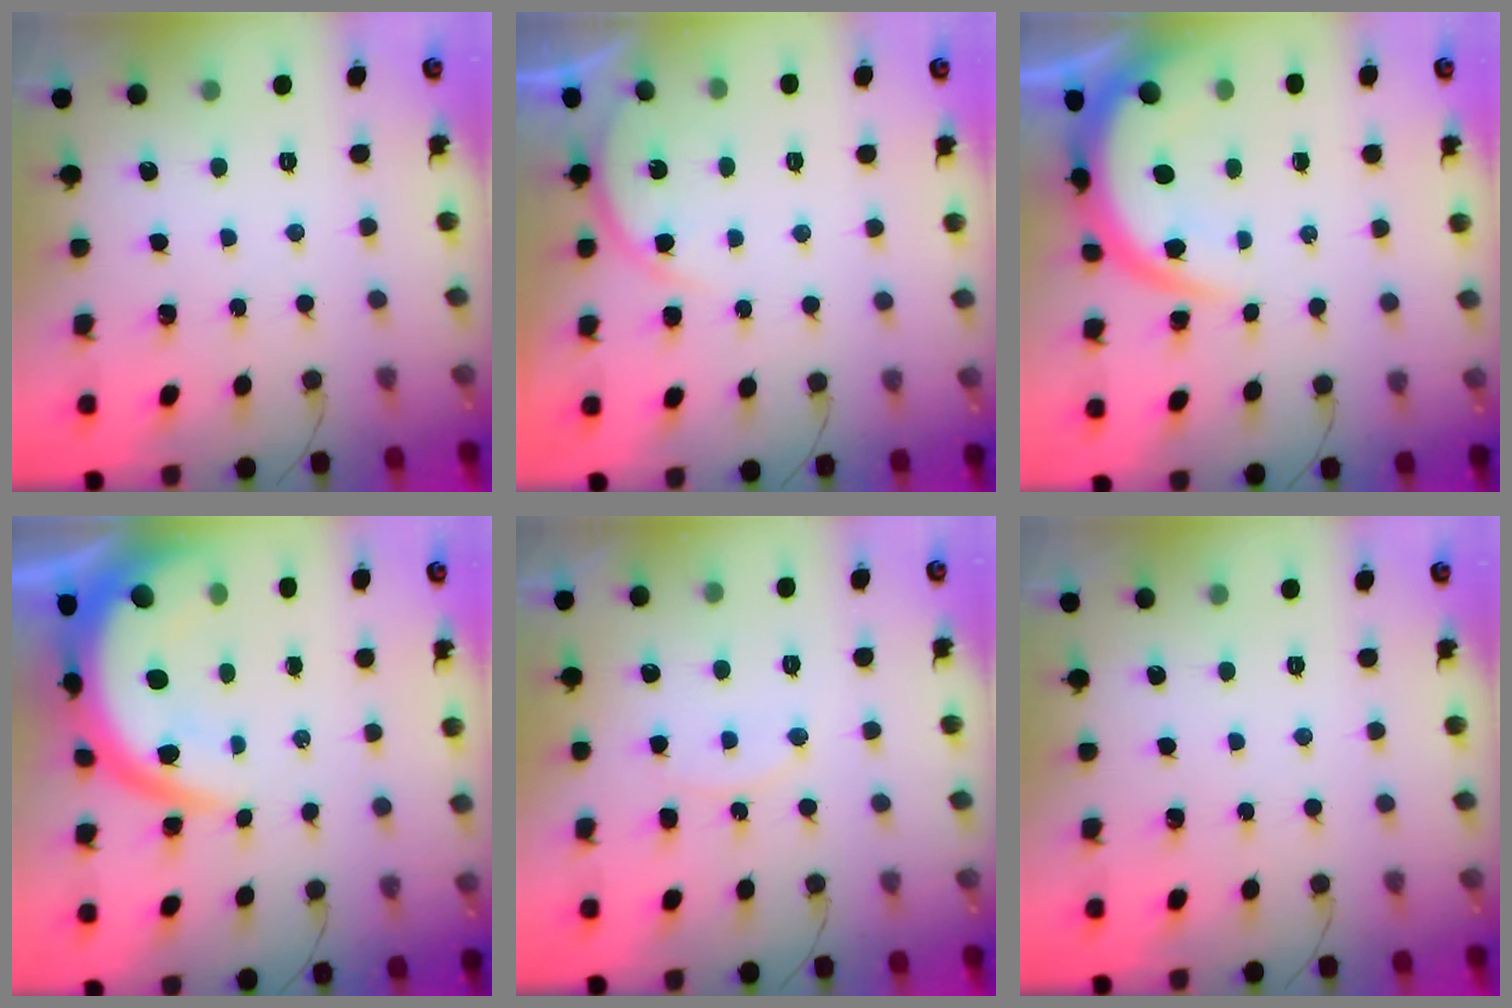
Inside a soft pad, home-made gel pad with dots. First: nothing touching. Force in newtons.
{"total": 5.6, "press": 5.6, "slide": 0.5}
{"total": 8.2, "press": 8.1, "slide": 1.0}
{"total": 12.7, "press": 12.7, "slide": 1.0}
{"total": 7.1, "press": 7.0, "slide": 0.4}
{"total": 0.0}